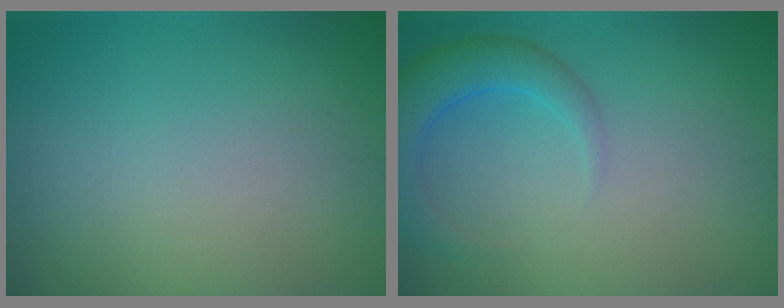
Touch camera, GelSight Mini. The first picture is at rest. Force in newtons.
{"total": 4.1, "press": 4.1, "slide": 0.2}